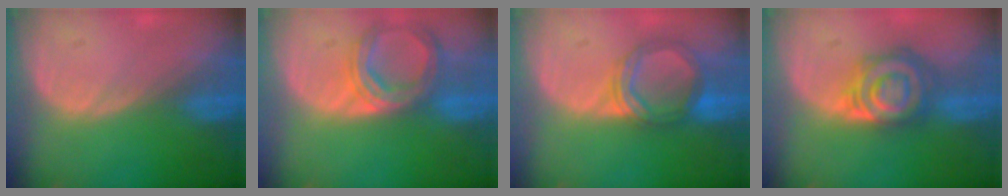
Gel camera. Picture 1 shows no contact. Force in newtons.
{"total": 6.8, "press": 6.2, "slide": 2.6}
{"total": 5.4, "press": 5.3, "slide": 0.9}
{"total": 7.8, "press": 7.0, "slide": 3.4}